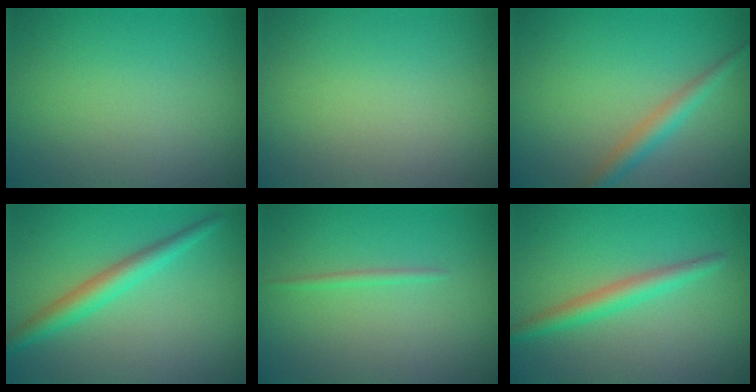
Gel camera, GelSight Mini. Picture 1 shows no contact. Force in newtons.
{"total": 0.0}
{"total": 2.3, "press": 2.3, "slide": 0.1}
{"total": 2.9, "press": 2.9, "slide": 0.1}
{"total": 0.7, "press": 0.7, "slide": 0.1}
{"total": 2.4, "press": 2.4, "slide": 0.1}